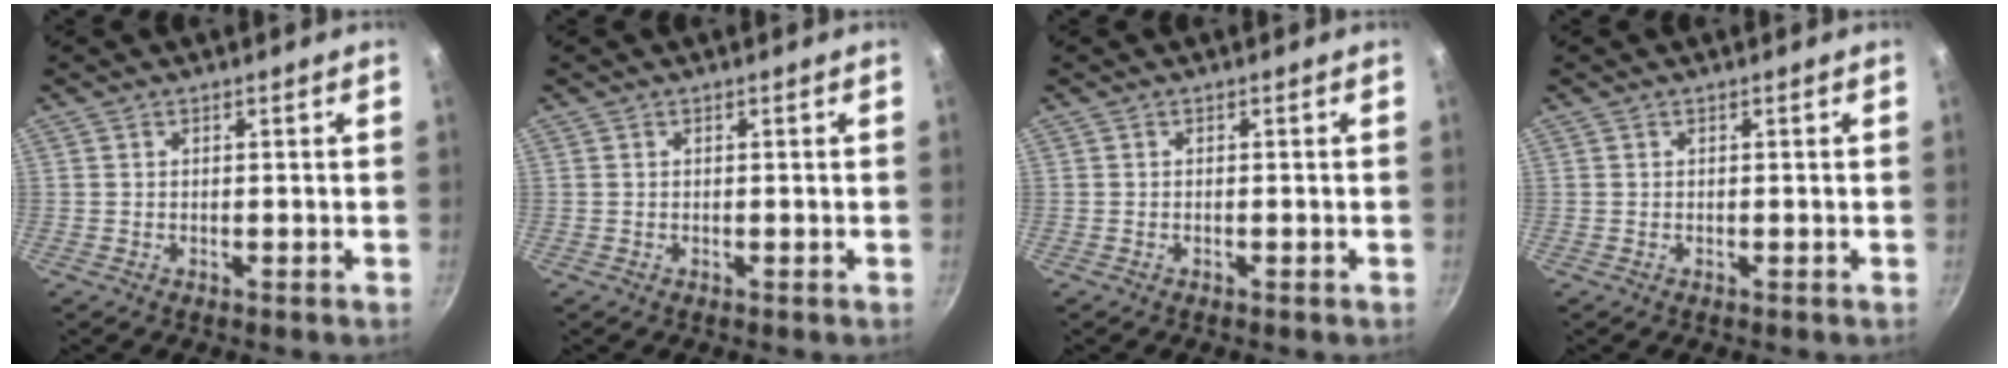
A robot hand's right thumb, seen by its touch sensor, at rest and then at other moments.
{"total": 0.0}
{"total": 0.0}
{"total": 0.0}